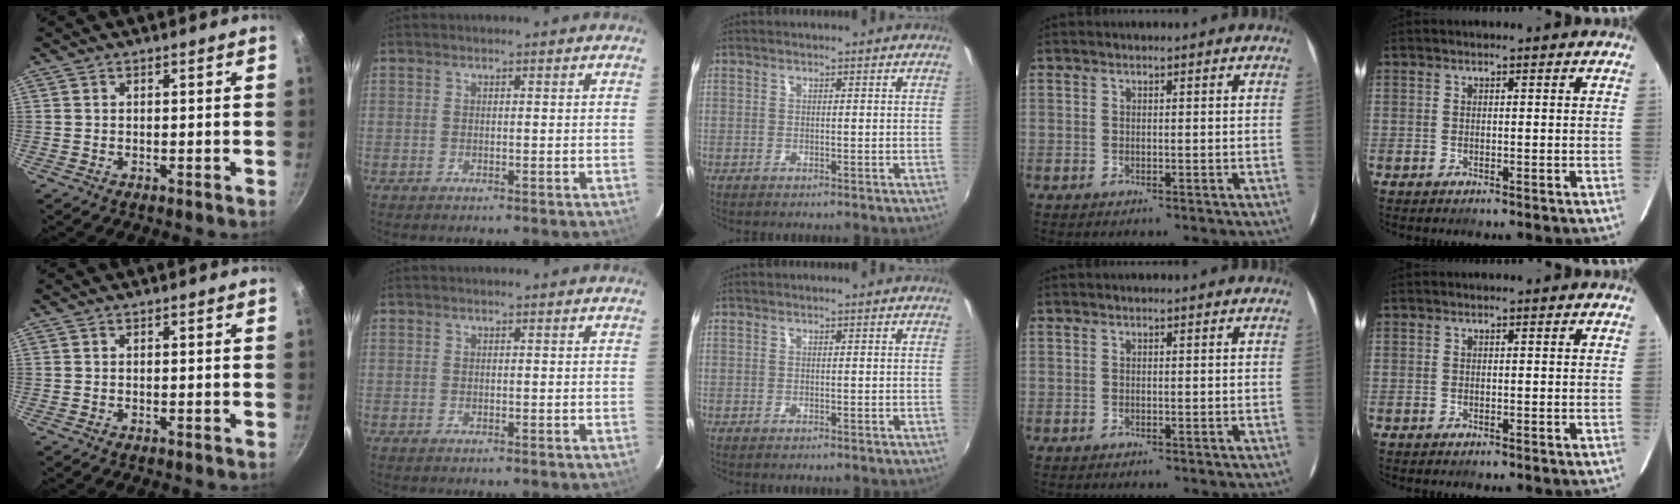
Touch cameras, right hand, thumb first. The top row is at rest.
{}